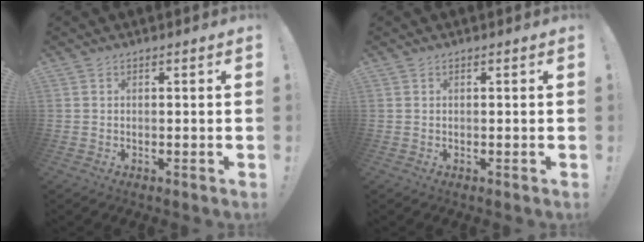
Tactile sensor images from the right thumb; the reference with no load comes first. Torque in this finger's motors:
{"motor_torque": [0.00, 0.00, 0.00, 0.00, 0.00]}